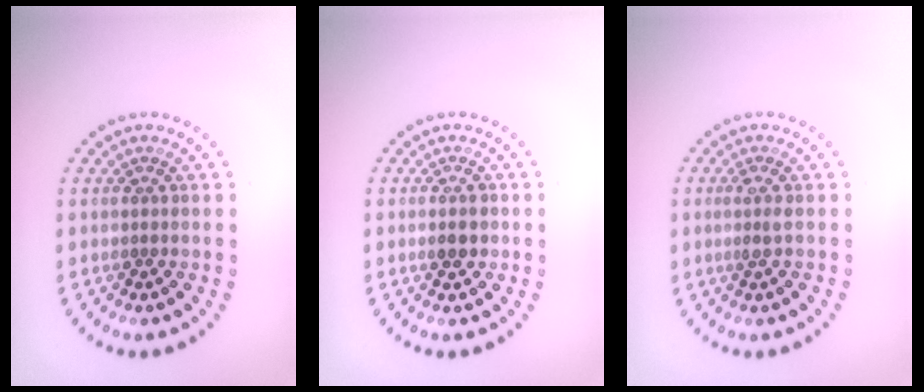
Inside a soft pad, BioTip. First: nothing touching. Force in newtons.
{"total": 1.5, "press": 1.5, "slide": 0.2}
{"total": 1.2, "press": 1.0, "slide": 0.7}